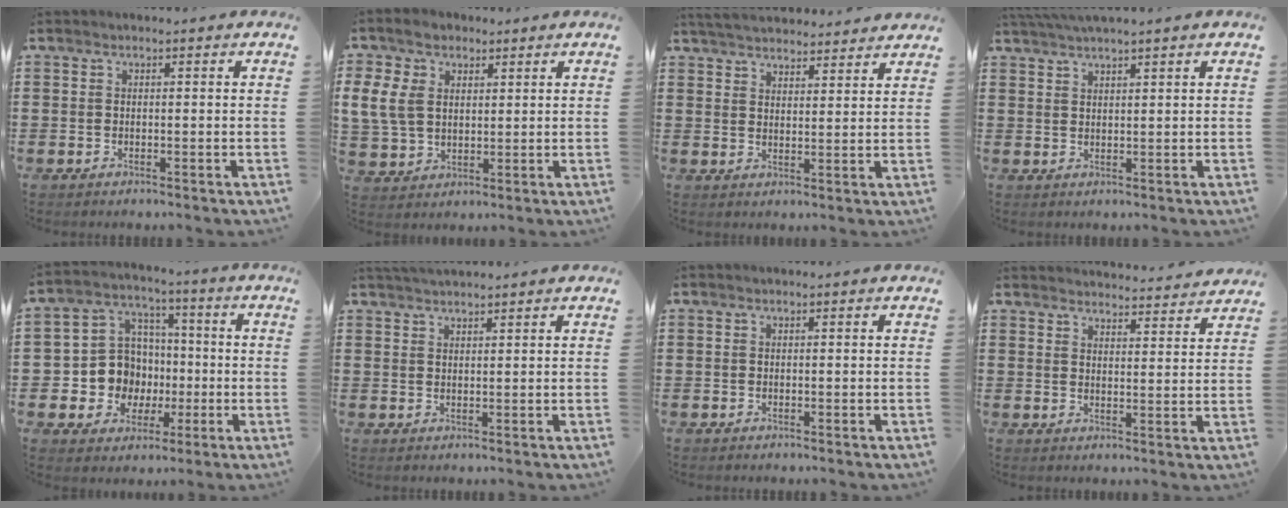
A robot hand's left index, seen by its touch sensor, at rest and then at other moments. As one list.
[{"total": 7.7, "force": [3.1, 5.8, 4.0], "torque": [-0.111, 0.016, 0.058]}, {"total": 4.3, "force": [4.3, 0.3, 0.4], "torque": [-0.023, -0.017, 0.079]}, {"total": 2.7, "force": [2.4, -0.4, 1.0], "torque": [-0.026, -0.001, 0.047]}, {"total": 9.6, "force": [-0.6, 9.3, 2.6], "torque": [-0.087, 0.005, -0.001]}, {"total": 2.0, "force": [2.0, -0.1, 0.3], "torque": [-0.010, 0.000, 0.039]}, {"total": 0.0}, {"total": 3.7, "force": [3.7, -0.2, -0.1], "torque": [-0.003, -0.025, 0.065]}]